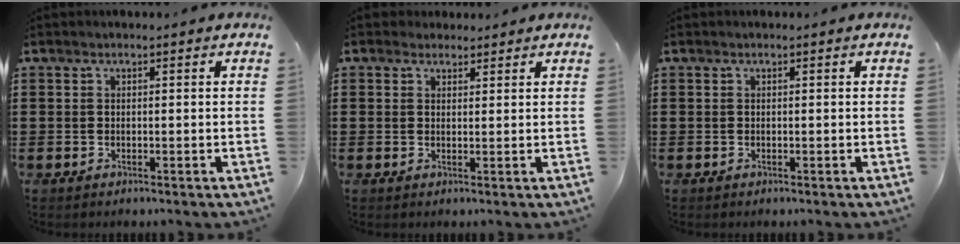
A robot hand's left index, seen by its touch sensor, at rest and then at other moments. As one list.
[{"total": 1.9, "force": [1.6, 1.0, 0.0], "torque": [-0.005, 0.006, 0.032]}, {"total": 0.0}]